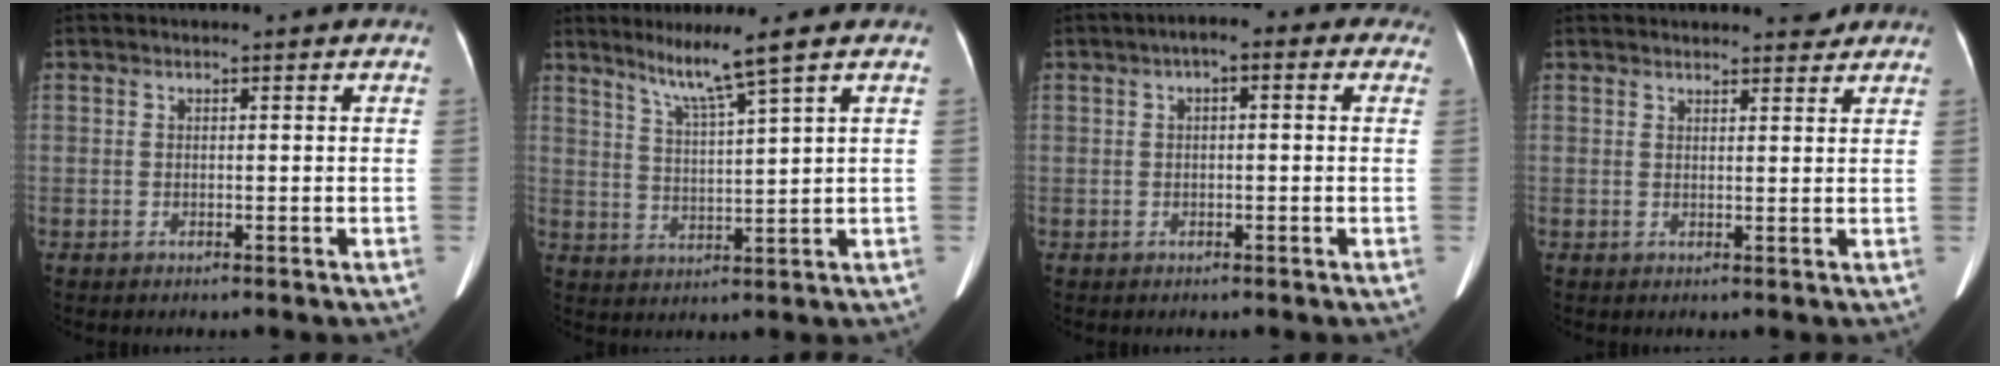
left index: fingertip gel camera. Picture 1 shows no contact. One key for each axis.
{"total": 6.6, "fx": 4.7, "fy": -1.7, "fz": 4.3, "tx": -0.084, "ty": -0.011, "tz": 0.091}
{"total": 4.0, "fx": 1.5, "fy": 1.7, "fz": 3.3, "tx": -0.046, "ty": 0.025, "tz": 0.012}
{"total": 4.8, "fx": 4.5, "fy": 1.0, "fz": 1.2, "tx": -0.013, "ty": 0.009, "tz": 0.051}